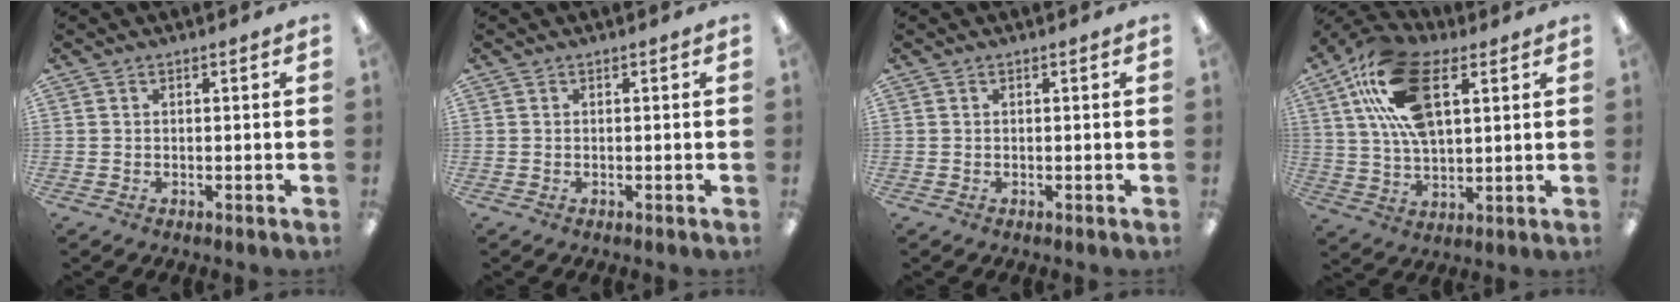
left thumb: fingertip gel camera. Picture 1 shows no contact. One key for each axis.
{"total": 0.0}
{"total": 0.0}
{"total": 19.6, "fx": 8.4, "fy": 10.2, "fz": 14.5, "tx": -0.290, "ty": -0.014, "tz": 0.148}